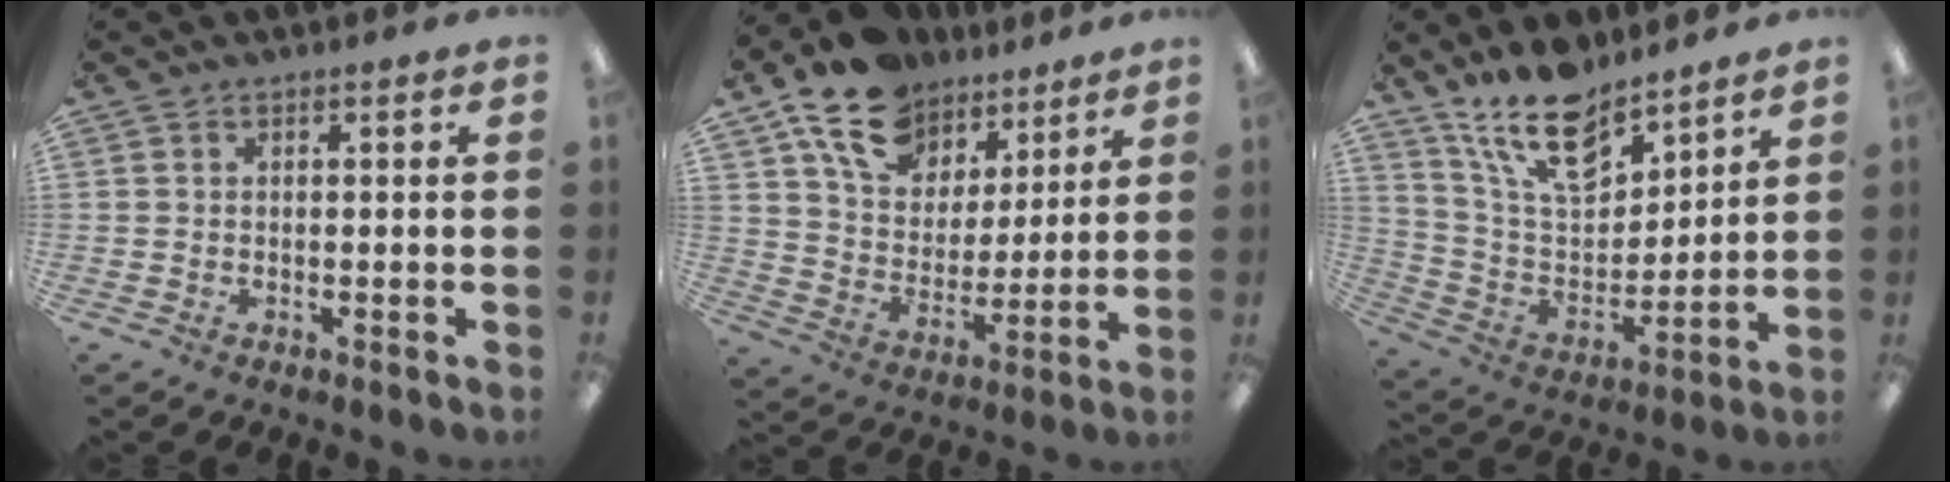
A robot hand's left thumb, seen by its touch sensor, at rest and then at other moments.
{"total": 17.3, "force": [11.8, 10.6, 7.0], "torque": [-0.137, -0.058, 0.219]}
{"total": 16.5, "force": [12.8, 7.0, 7.8], "torque": [-0.155, -0.073, 0.233]}